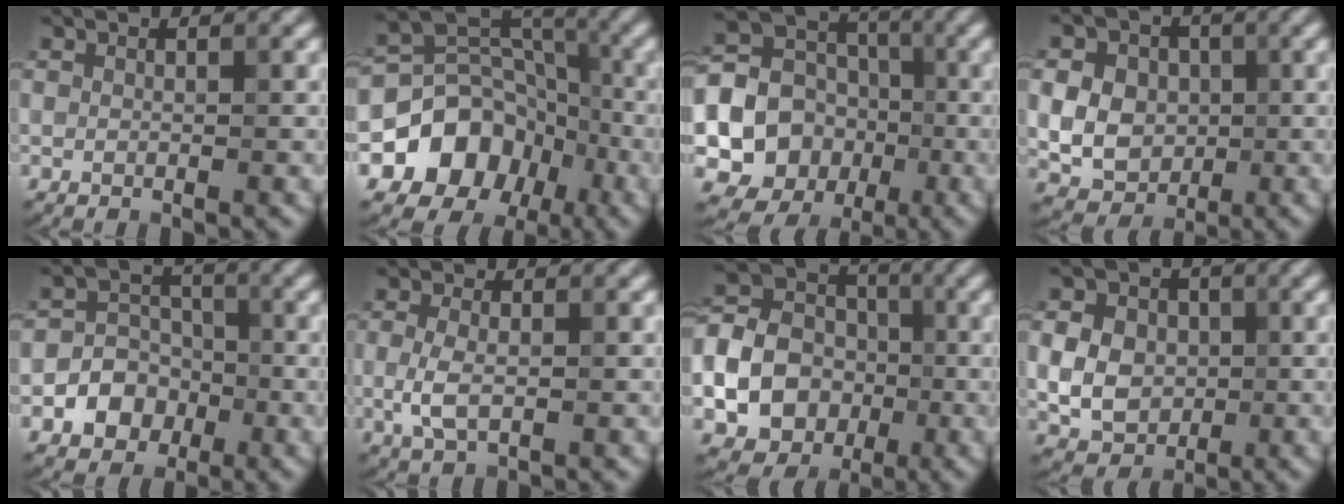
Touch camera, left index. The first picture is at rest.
{"total": 9.4, "force": [-4.3, 7.4, 3.8], "torque": [-0.058, 0.018, -0.088]}
{"total": 13.3, "force": [-2.1, 12.2, 4.9], "torque": [-0.112, -0.003, -0.040]}
{"total": 10.3, "force": [1.4, 8.9, 5.1], "torque": [-0.103, 0.036, 0.011]}
{"total": 4.9, "force": [-2.0, 4.2, 1.6], "torque": [0.002, 0.012, -0.055]}
{"total": 2.7, "force": [-0.4, 1.2, 2.3], "torque": [-0.063, 0.001, -0.005]}
{"total": 17.5, "force": [-3.8, 15.5, 7.2], "torque": [-0.183, -0.007, -0.092]}
{"total": 7.6, "force": [0.7, 6.3, 4.3], "torque": [-0.071, 0.024, -0.005]}